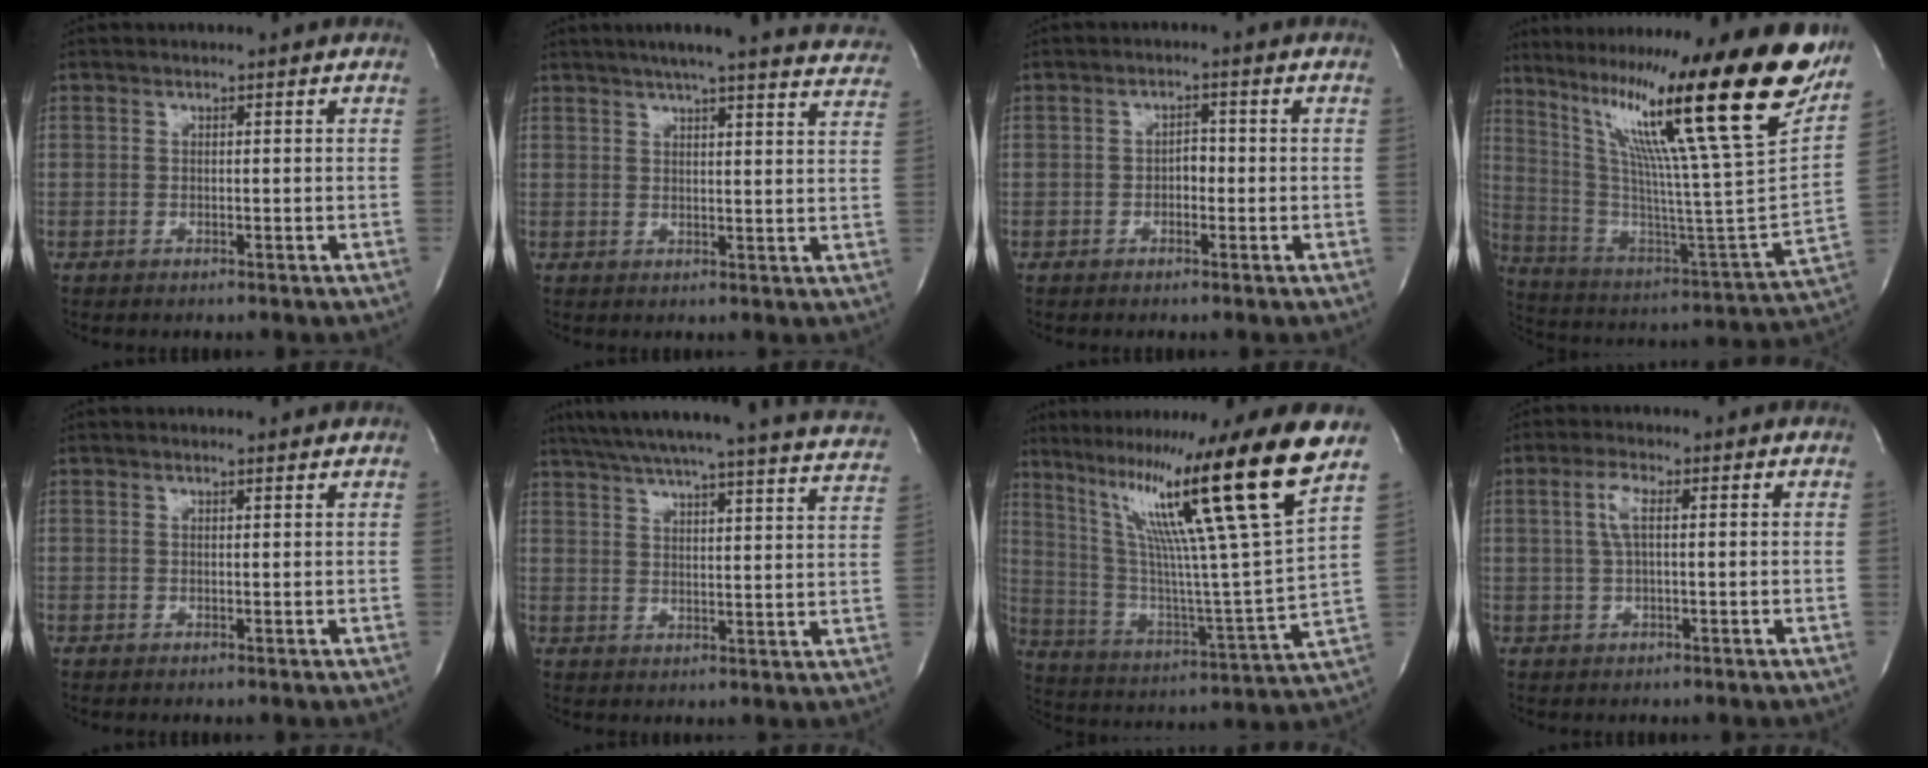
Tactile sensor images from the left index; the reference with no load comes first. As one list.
[{"total": 22.4, "force": [20.2, 1.9, 9.4], "torque": [-0.136, -0.034, 0.230]}, {"total": 1.8, "force": [-0.6, 1.0, 1.3], "torque": [-0.015, 0.003, -0.013]}, {"total": 30.5, "force": [20.9, -2.4, 22.1], "torque": [-0.354, -0.074, 0.319]}, {"total": 0.9, "force": [0.9, 0.0, 0.3], "torque": [-0.013, -0.002, 0.008]}, {"total": 29.9, "force": [27.2, 1.3, 12.2], "torque": [-0.198, -0.058, 0.329]}, {"total": 23.0, "force": [15.0, -3.3, 17.1], "torque": [-0.278, -0.027, 0.237]}, {"total": 3.5, "force": [0.6, 0.9, 3.4], "torque": [-0.071, 0.008, 0.011]}]